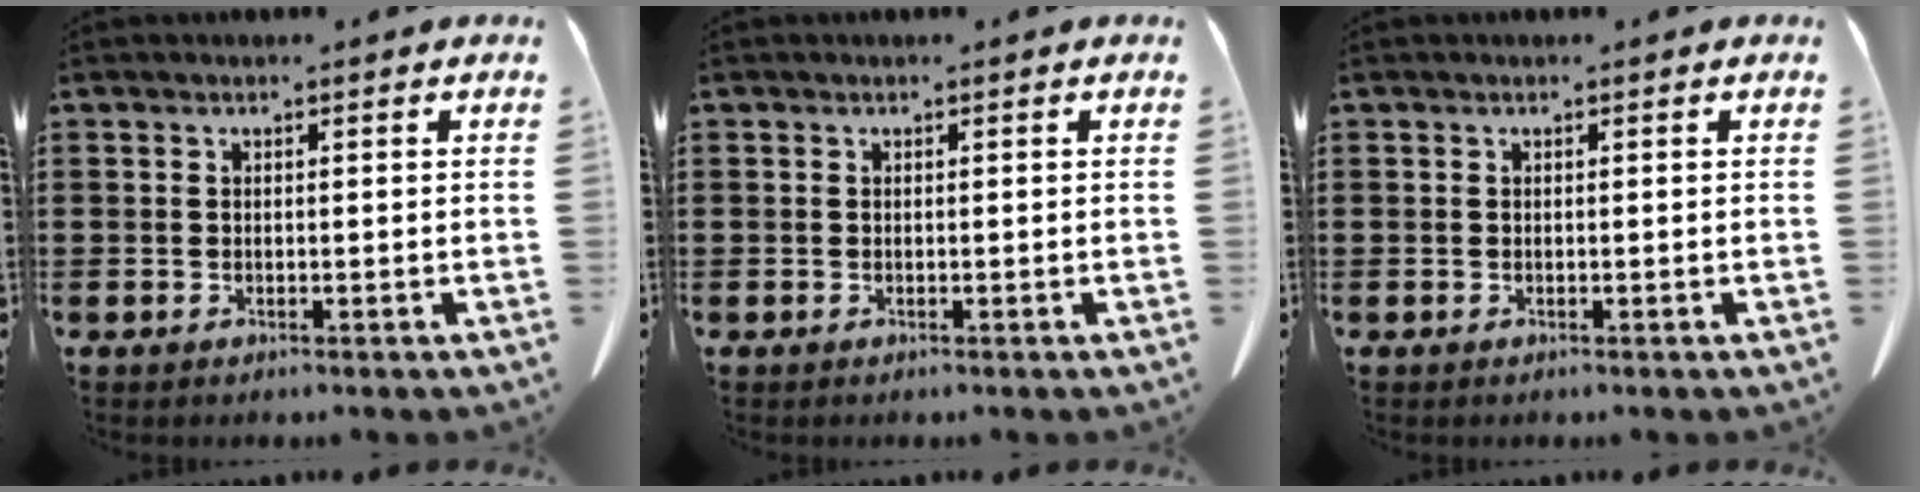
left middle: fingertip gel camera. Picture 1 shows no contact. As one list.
[{"total": 0.0}, {"total": 0.0}]